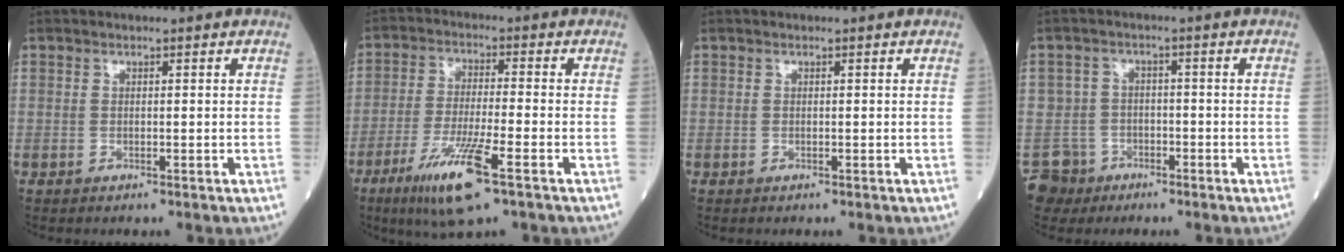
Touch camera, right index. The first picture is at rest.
{"total": 15.1, "force": [-8.0, 1.5, 12.7], "torque": [-0.259, -0.034, -0.143]}
{"total": 0.0}
{"total": 5.3, "force": [-2.8, 4.5, -0.7], "torque": [0.015, 0.012, -0.050]}